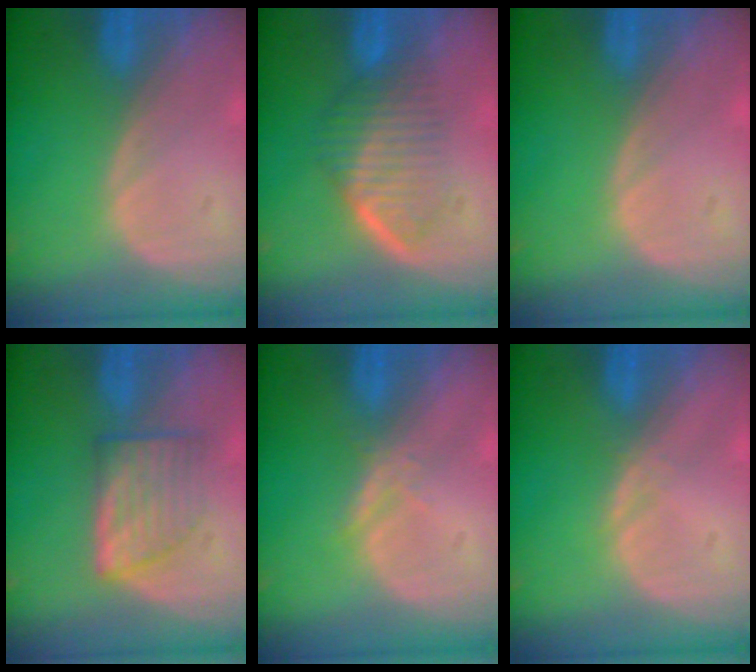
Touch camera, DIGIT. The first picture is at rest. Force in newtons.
{"total": 6.8, "press": 5.9, "slide": 3.4}
{"total": 0.0}
{"total": 5.7, "press": 5.6, "slide": 1.0}
{"total": 1.7, "press": 1.7, "slide": 0.1}
{"total": 0.6, "press": 0.6, "slide": 0.1}